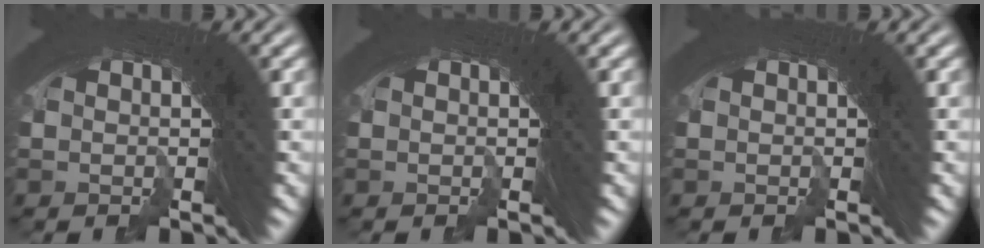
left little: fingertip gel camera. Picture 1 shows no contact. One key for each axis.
{"total": 0.0}
{"total": 0.0}